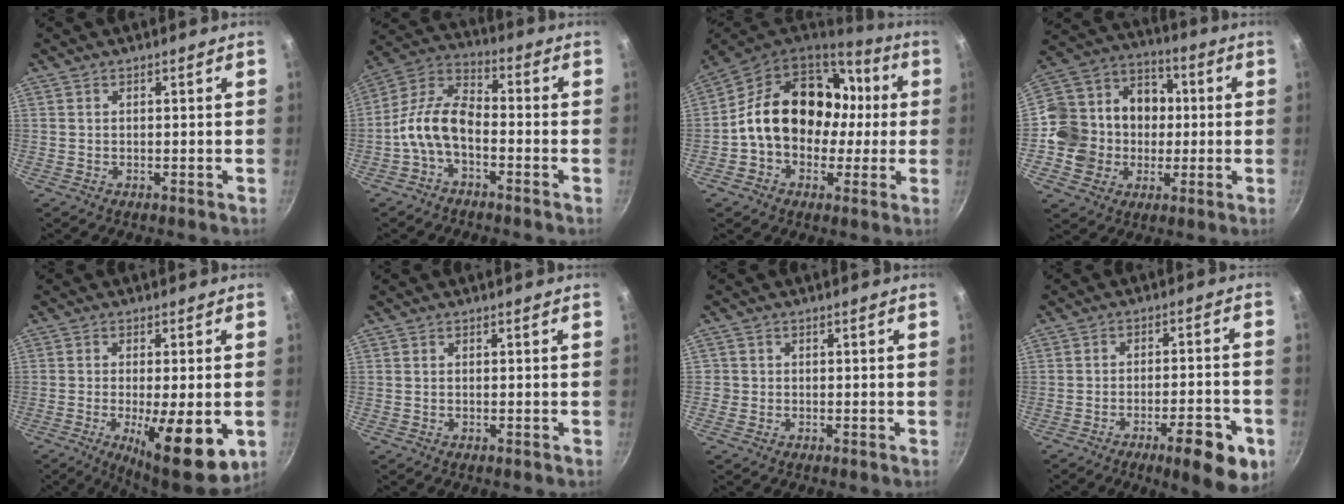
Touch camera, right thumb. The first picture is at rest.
{"total": 10.2, "force": [-2.8, 5.7, 8.0], "torque": [-0.157, 0.046, -0.067]}
{"total": 20.7, "force": [-0.5, 15.5, 13.7], "torque": [-0.197, 0.056, -0.007]}
{"total": 18.2, "force": [-1.5, 15.8, 9.0], "torque": [-0.135, 0.043, -0.023]}
{"total": 14.6, "force": [-4.1, 4.6, 13.2], "torque": [-0.179, -0.020, -0.047]}
{"total": 0.0}
{"total": 1.4, "force": [-0.2, 1.4, -0.1], "torque": [0.010, 0.007, -0.005]}
{"total": 11.7, "force": [-5.7, 3.0, 9.7], "torque": [-0.125, 0.022, -0.077]}